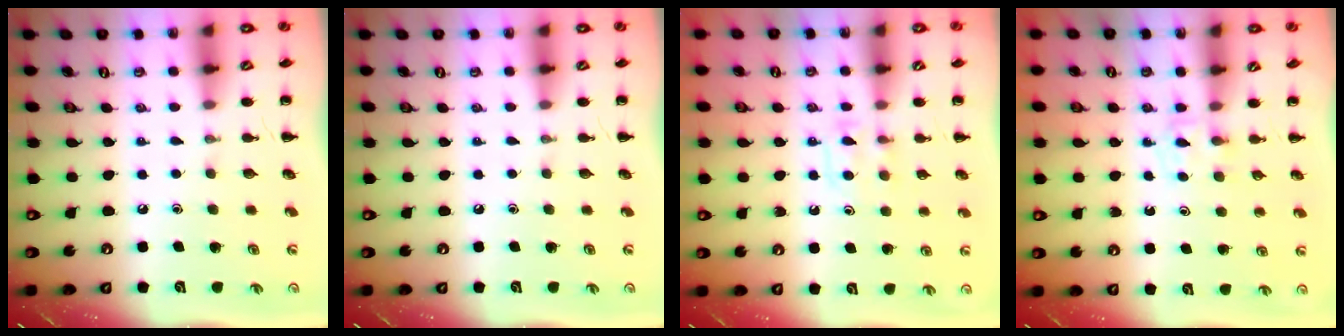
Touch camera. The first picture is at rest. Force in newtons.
{"total": 0.0}
{"total": 6.3, "press": 6.0, "slide": 1.8}
{"total": 3.6, "press": 3.4, "slide": 1.4}